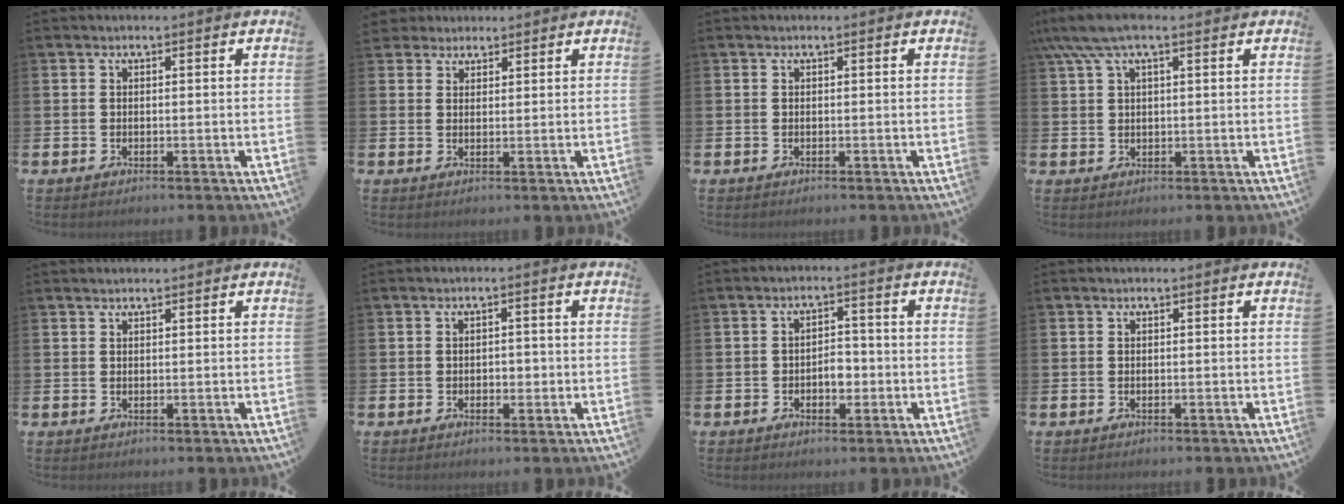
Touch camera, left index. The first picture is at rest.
{"total": 3.0, "force": [2.7, 1.4, -0.2], "torque": [0.003, -0.007, 0.049]}
{"total": 0.0}
{"total": 5.2, "force": [3.5, 1.5, 3.5], "torque": [-0.080, 0.000, 0.063]}
{"total": 0.9, "force": [0.9, 0.1, 0.1], "torque": [0.001, 0.000, 0.016]}
{"total": 1.3, "force": [-0.2, 1.1, 0.7], "torque": [-0.003, 0.003, -0.009]}
{"total": 2.8, "force": [-0.7, 1.9, 1.9], "torque": [-0.018, -0.002, -0.020]}
{"total": 0.0}